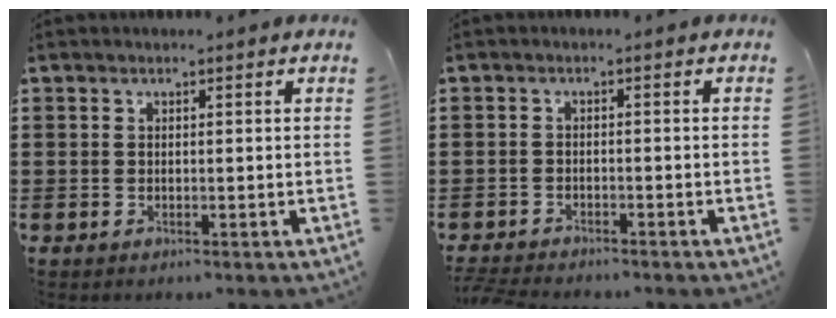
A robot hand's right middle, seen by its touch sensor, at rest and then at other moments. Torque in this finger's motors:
{"motor_torque": [0.85, -0.25, 0.14, 0.11]}